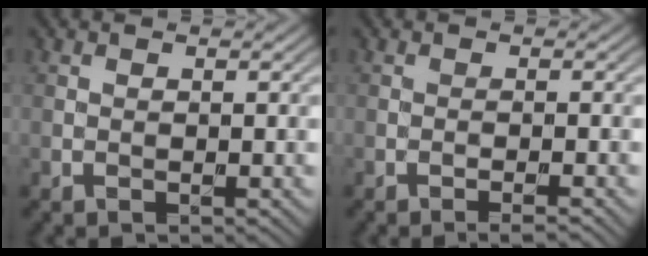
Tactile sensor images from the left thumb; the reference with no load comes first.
{"total": 1.4, "force": [-0.9, 0.0, 1.0], "torque": [-0.015, 0.003, -0.017]}